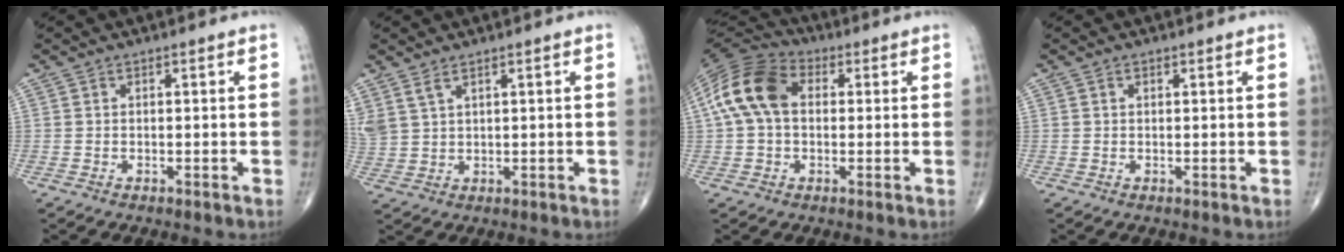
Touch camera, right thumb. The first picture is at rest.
{"total": 4.5, "force": [3.0, 2.0, 2.6], "torque": [-0.058, -0.006, 0.073]}
{"total": 13.1, "force": [1.8, 8.9, 9.4], "torque": [-0.185, 0.033, 0.022]}
{"total": 0.6, "force": [0.3, 0.4, 0.3], "torque": [-0.004, -0.001, 0.005]}